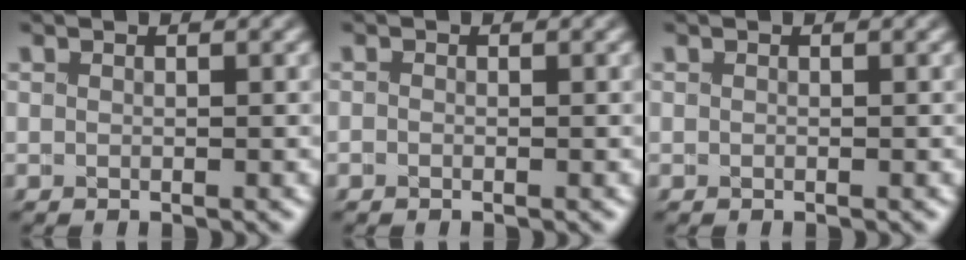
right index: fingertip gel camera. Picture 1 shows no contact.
{"total": 0.5, "force": [-0.5, 0.1, -0.1], "torque": [0.007, 0.006, -0.014]}
{"total": 0.0}